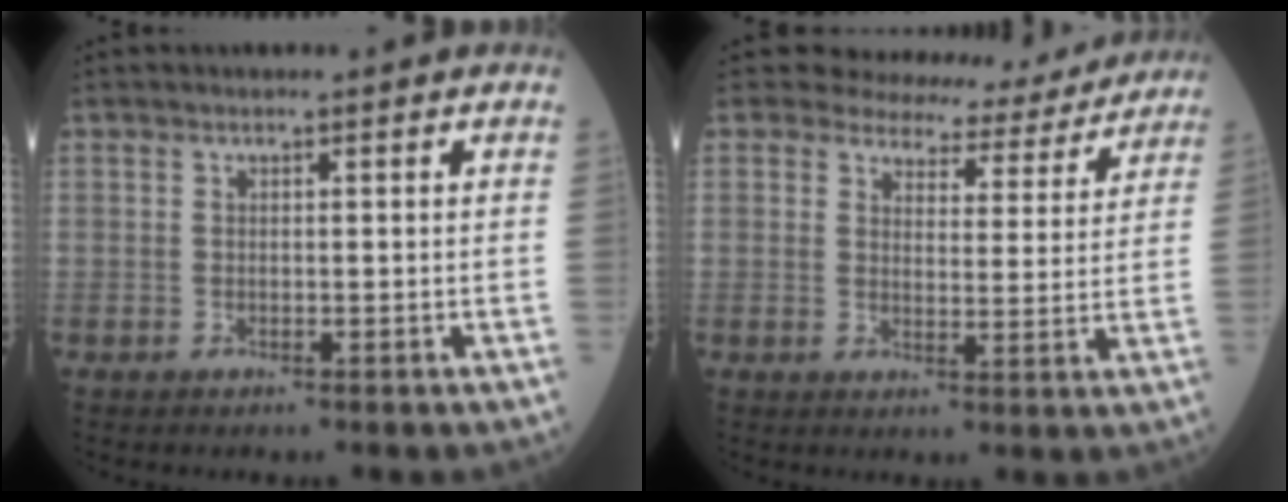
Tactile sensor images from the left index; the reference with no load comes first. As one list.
[{"total": 10.3, "force": [9.9, 2.9, 0.9], "torque": [0.000, -0.012, 0.110]}]